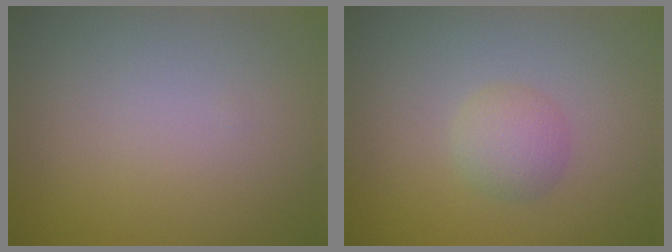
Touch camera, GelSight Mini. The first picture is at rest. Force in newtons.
{"total": 2.1, "press": 2.1, "slide": 0.1}